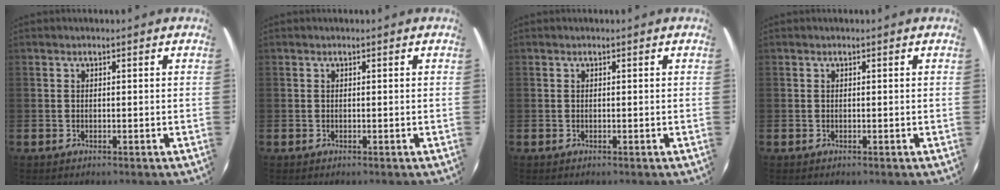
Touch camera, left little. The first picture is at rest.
{"total": 0.0}
{"total": 0.0}
{"total": 0.0}